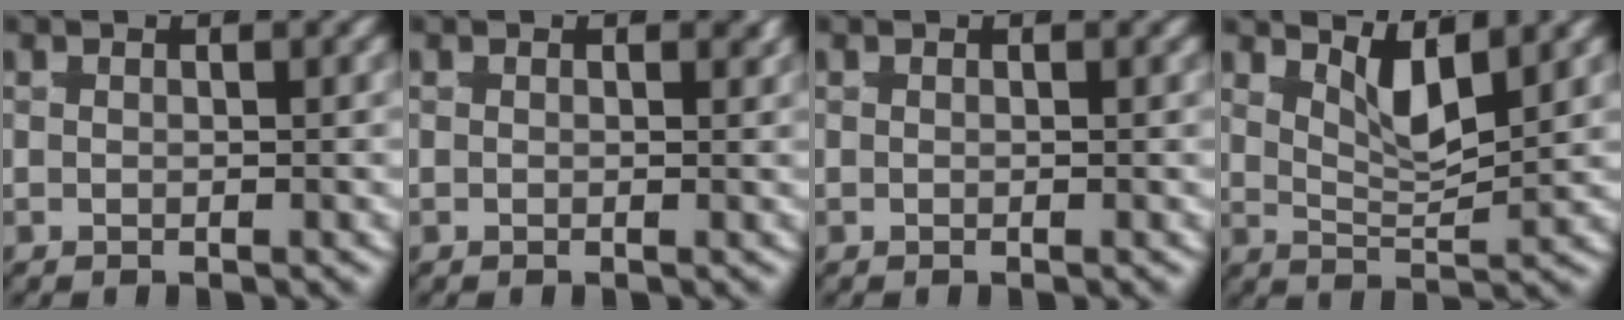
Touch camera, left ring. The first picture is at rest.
{"total": 0.5, "force": [0.3, 0.2, 0.4], "torque": [-0.001, -0.004, 0.005]}
{"total": 0.0}
{"total": 4.6, "force": [2.3, 2.2, 3.3], "torque": [-0.058, -0.012, 0.034]}